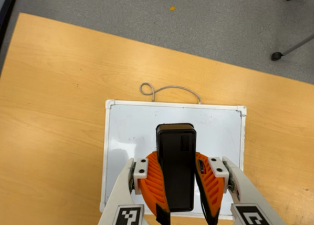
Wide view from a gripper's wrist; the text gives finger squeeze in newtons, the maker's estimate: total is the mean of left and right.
{"total": 12.3, "left": 10.3, "right": 14.2}